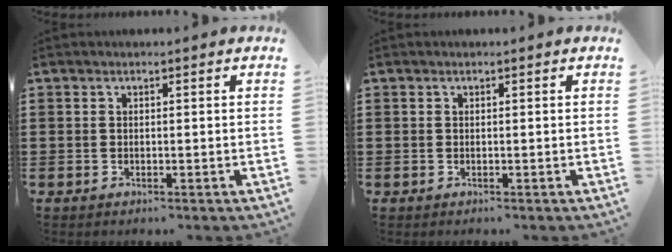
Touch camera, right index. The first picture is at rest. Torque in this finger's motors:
{"motor_torque": [2.14, 0.00, -1.05, -0.21]}